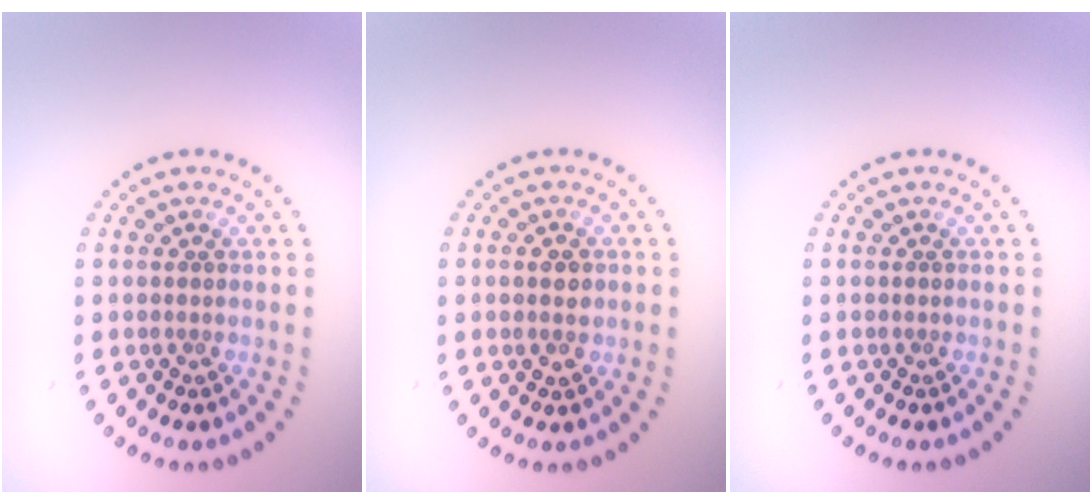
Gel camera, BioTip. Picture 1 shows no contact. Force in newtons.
{"total": 2.3, "press": 2.3, "slide": 0.1}
{"total": 0.0}